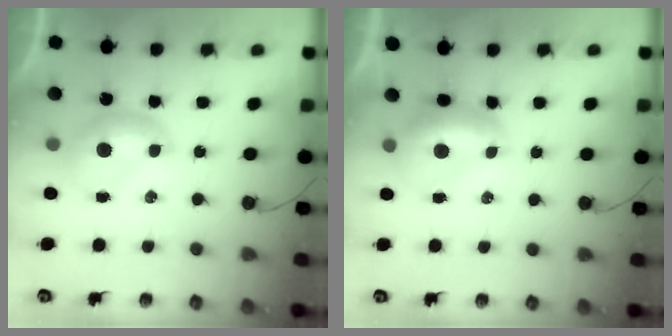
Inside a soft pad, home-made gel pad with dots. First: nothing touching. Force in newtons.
{"total": 1.7, "press": 1.5, "slide": 0.7}